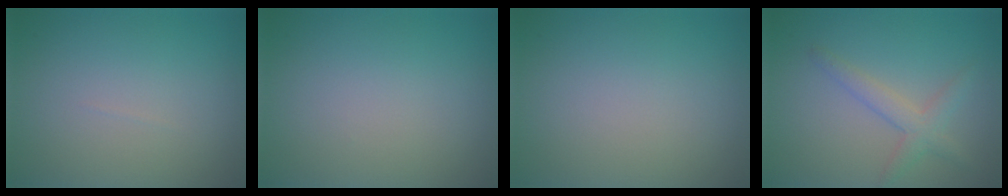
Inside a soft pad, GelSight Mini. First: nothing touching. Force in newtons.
{"total": 0.0}
{"total": 0.0}
{"total": 2.4, "press": 2.4, "slide": 0.2}